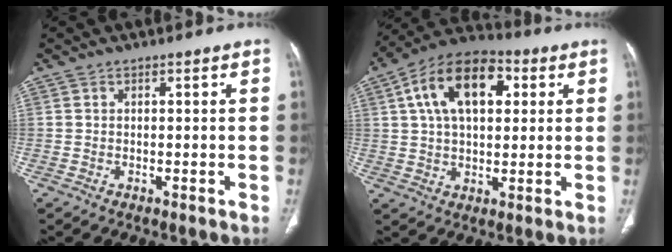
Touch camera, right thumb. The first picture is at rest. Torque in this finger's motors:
{"motor_torque": [0.89, 4.12, 1.24, -0.16, 0.24]}